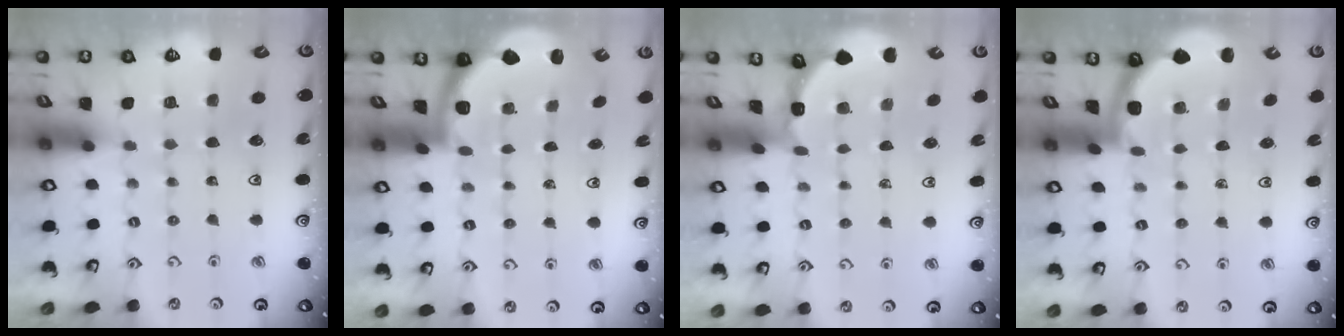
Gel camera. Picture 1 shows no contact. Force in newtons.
{"total": 2.0, "press": 1.9, "slide": 0.5}
{"total": 1.3, "press": 1.3, "slide": 0.1}
{"total": 1.7, "press": 1.7, "slide": 0.0}